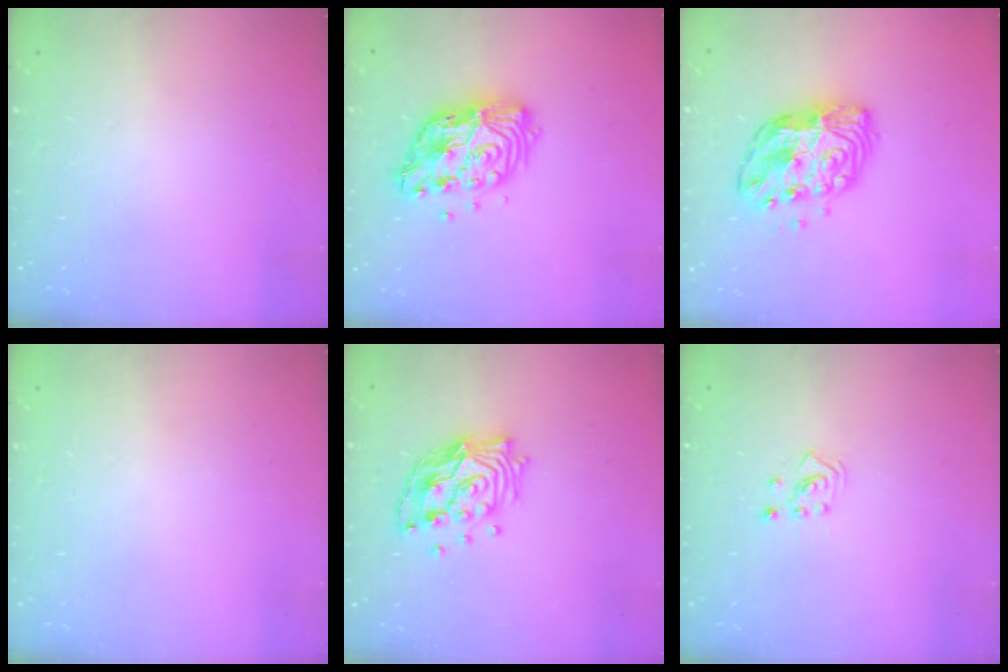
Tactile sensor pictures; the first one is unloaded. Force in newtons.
{"total": 12.8, "press": 12.8, "slide": 1.0}
{"total": 11.9, "press": 11.9, "slide": 0.8}
{"total": 0.0}
{"total": 13.5, "press": 13.4, "slide": 1.0}
{"total": 2.5, "press": 2.4, "slide": 0.8}